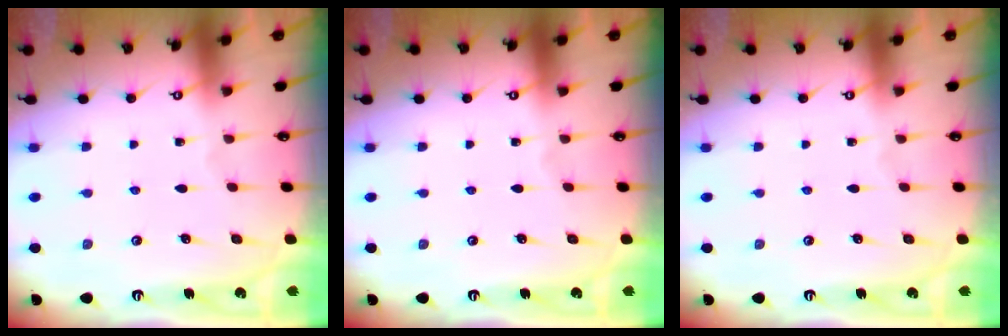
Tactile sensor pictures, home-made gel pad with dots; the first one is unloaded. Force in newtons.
{"total": 0.0}
{"total": 0.0}